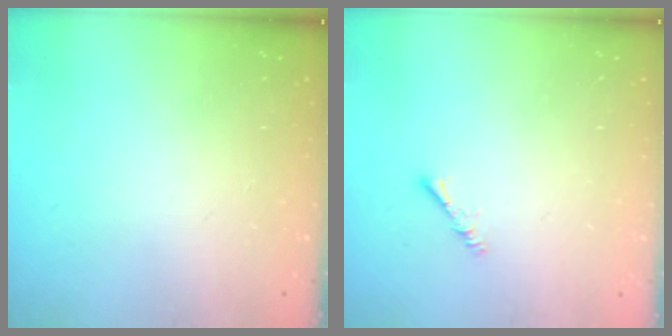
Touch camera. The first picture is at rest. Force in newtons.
{"total": 1.9, "press": 1.9, "slide": 0.4}